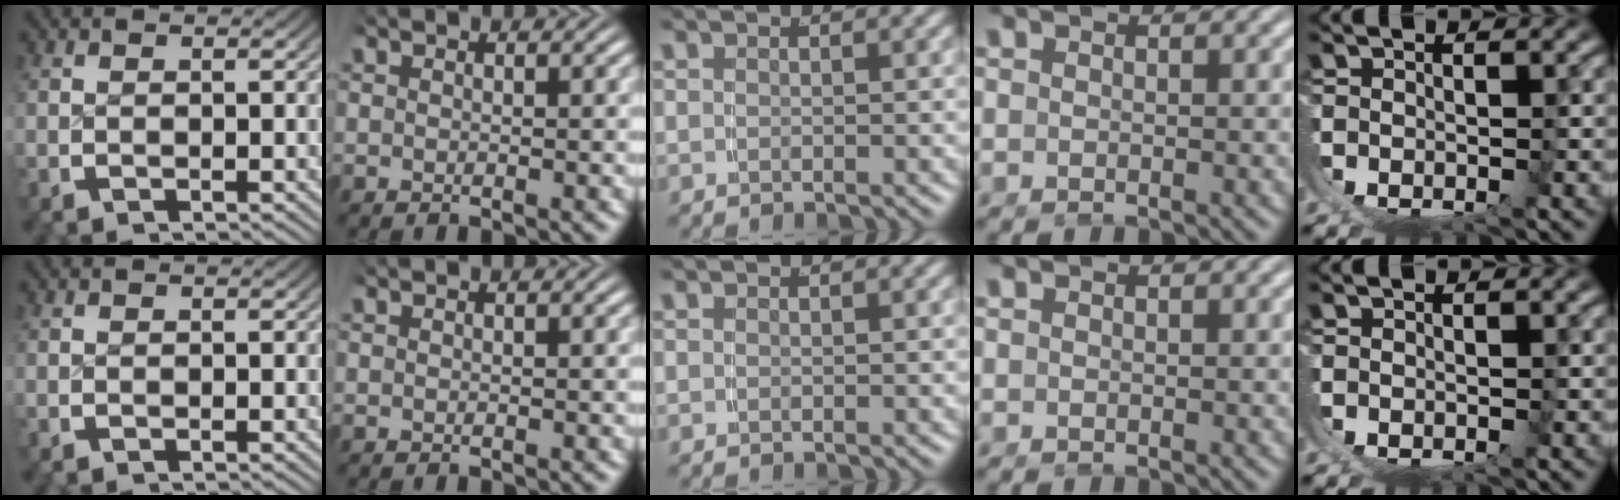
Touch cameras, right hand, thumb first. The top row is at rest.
{}